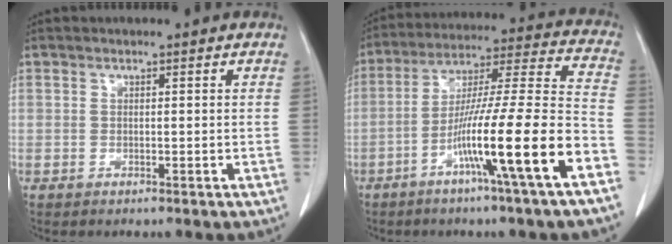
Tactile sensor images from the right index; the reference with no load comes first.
{"total": 18.7, "force": [-8.5, -0.9, 16.7], "torque": [-0.276, -0.012, -0.147]}